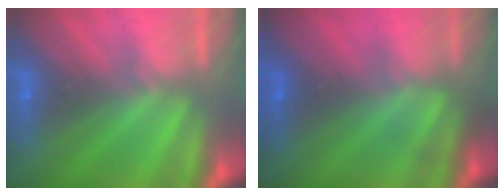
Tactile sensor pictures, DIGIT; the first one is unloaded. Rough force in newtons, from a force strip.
{"total": 4.5}